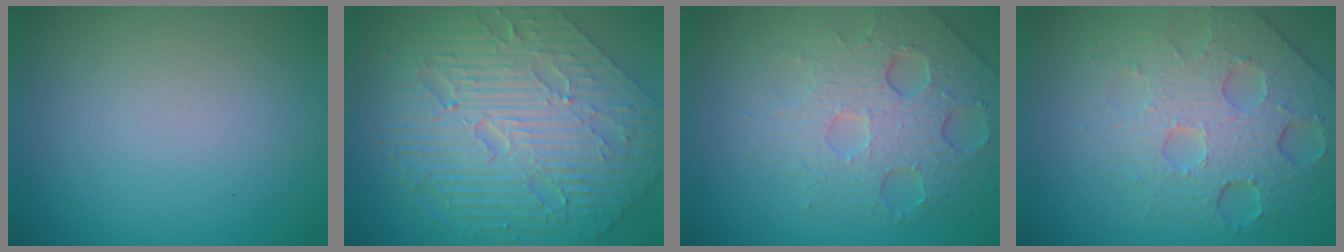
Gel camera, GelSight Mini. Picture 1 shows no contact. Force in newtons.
{"total": 10.7, "press": 7.2, "slide": 8.0}
{"total": 6.3, "press": 4.7, "slide": 4.2}
{"total": 8.3, "press": 5.4, "slide": 6.2}